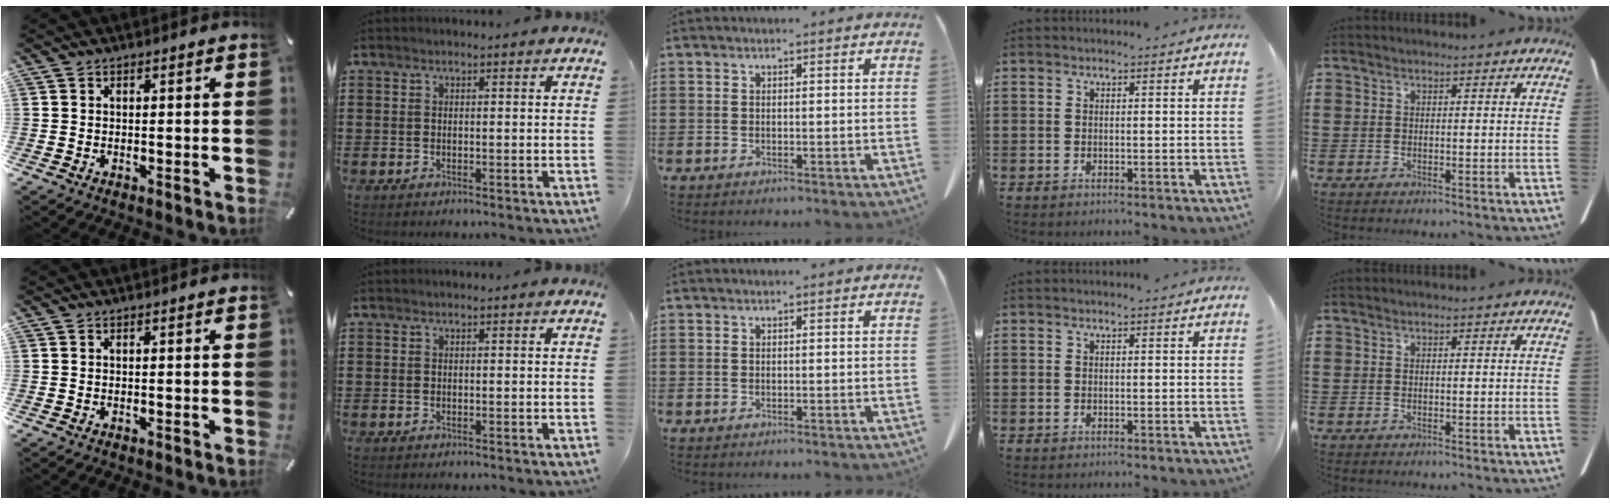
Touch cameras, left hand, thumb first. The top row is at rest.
{}